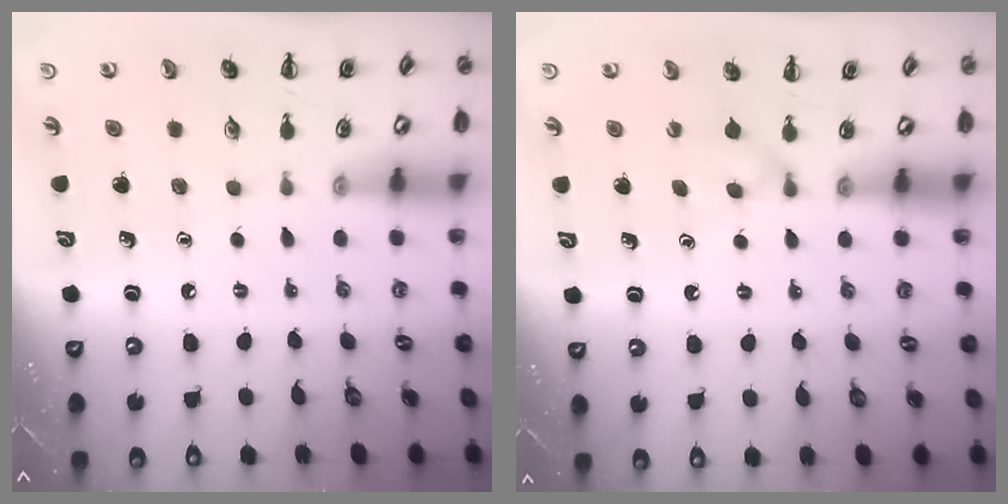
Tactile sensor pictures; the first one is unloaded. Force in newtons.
{"total": 2.9, "press": 2.7, "slide": 1.2}